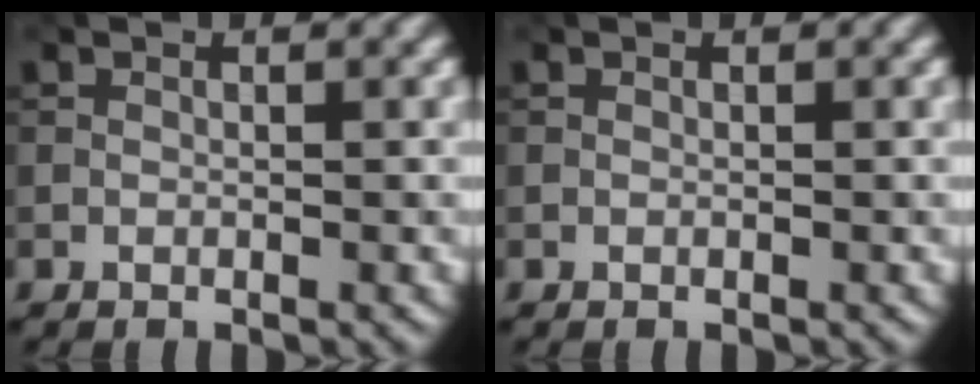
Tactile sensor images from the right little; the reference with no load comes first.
{"total": 0.0}